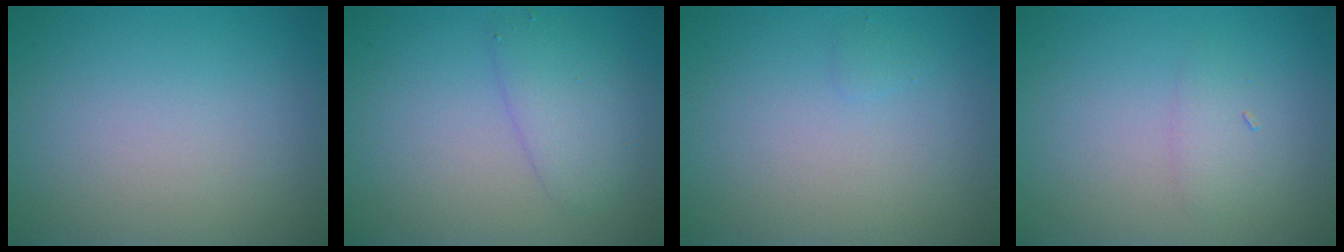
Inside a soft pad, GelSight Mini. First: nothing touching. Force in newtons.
{"total": 2.8, "press": 2.8, "slide": 0.1}
{"total": 0.5, "press": 0.5, "slide": 0.1}
{"total": 1.3, "press": 1.3, "slide": 0.1}